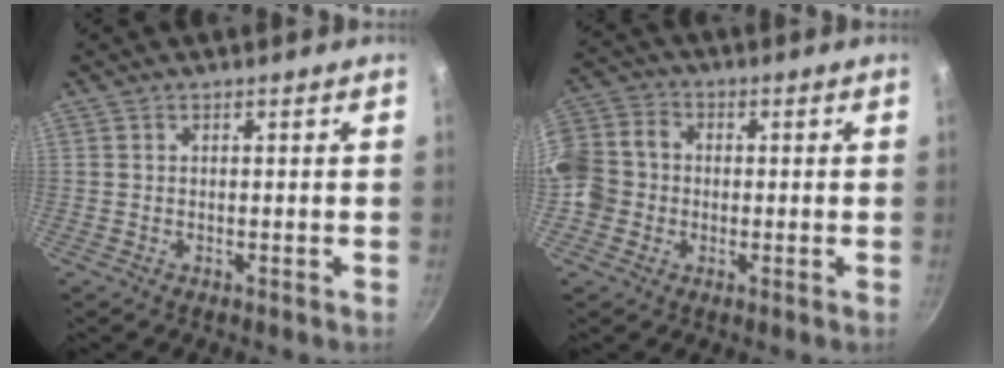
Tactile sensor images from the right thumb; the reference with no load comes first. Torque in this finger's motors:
{"motor_torque": [2.44, 2.57, 0.90, -0.72, 0.29]}